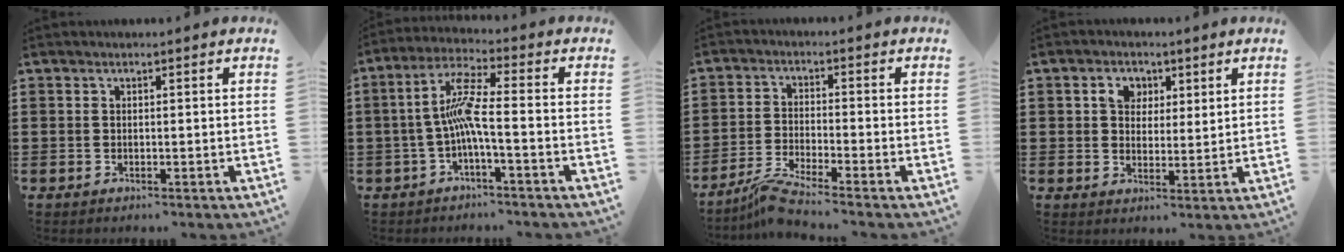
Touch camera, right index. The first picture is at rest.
{"total": 7.4, "force": [-1.5, 0.7, 7.2], "torque": [-0.152, -0.004, -0.035]}
{"total": 4.4, "force": [-3.9, -0.1, 2.2], "torque": [-0.058, -0.012, -0.076]}
{"total": 3.7, "force": [1.8, 2.8, 1.6], "torque": [-0.046, 0.011, 0.030]}